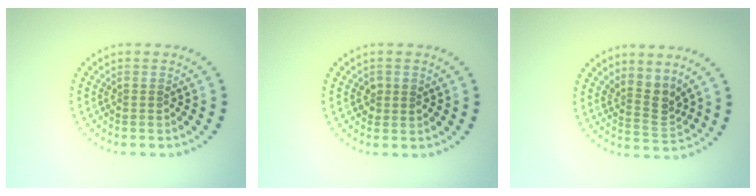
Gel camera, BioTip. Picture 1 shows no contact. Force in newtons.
{"total": 1.2, "press": 1.2, "slide": 0.1}
{"total": 2.9, "press": 2.1, "slide": 2.0}